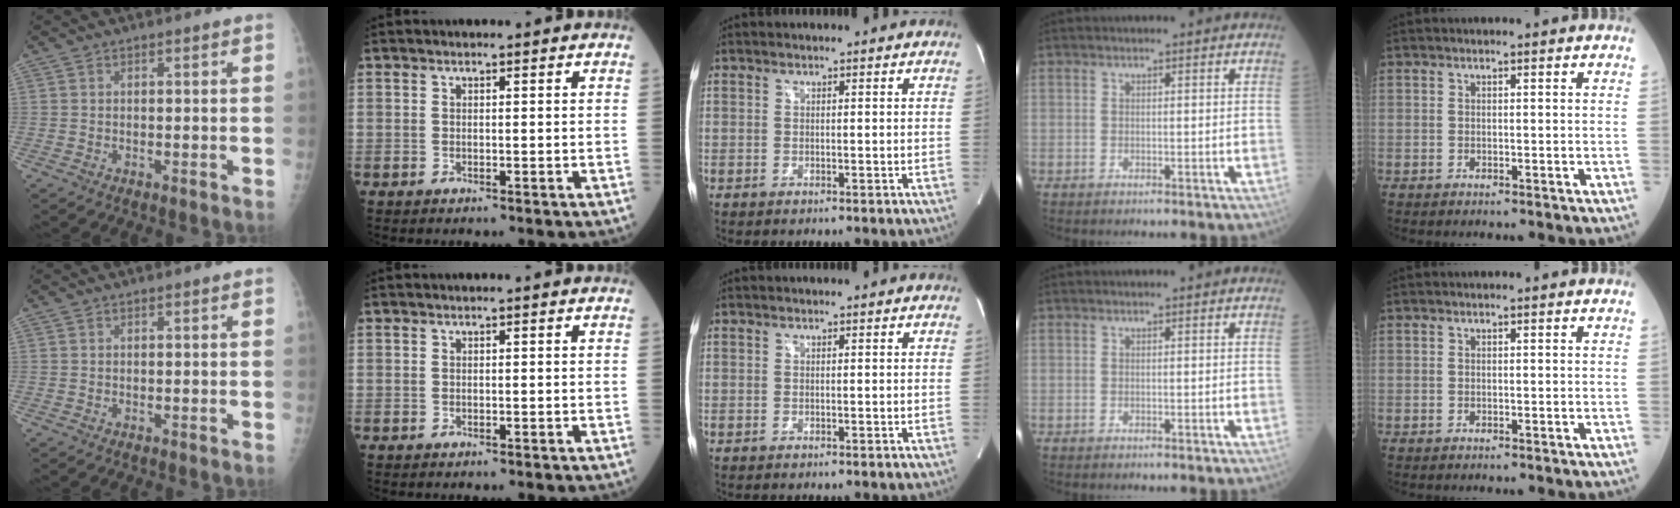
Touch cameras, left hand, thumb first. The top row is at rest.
{}